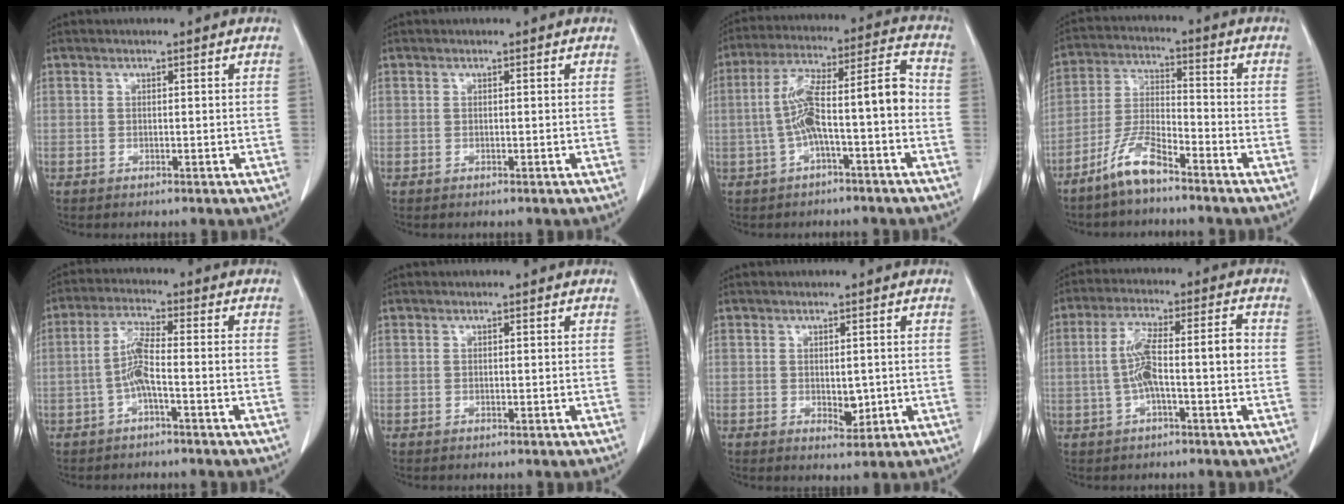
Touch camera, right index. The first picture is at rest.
{"total": 0.0}
{"total": 11.3, "force": [-2.1, 1.7, 11.0], "torque": [-0.198, 0.046, -0.032]}
{"total": 7.7, "force": [-5.8, 1.4, 4.9], "torque": [-0.112, -0.008, -0.120]}
{"total": 5.0, "force": [-1.7, 0.4, 4.7], "torque": [-0.101, 0.010, -0.032]}
{"total": 0.0}
{"total": 2.6, "force": [-0.2, 1.5, 2.1], "torque": [-0.031, -0.004, 0.006]}
{"total": 8.4, "force": [-0.9, 1.4, 8.2], "torque": [-0.154, 0.030, -0.014]}